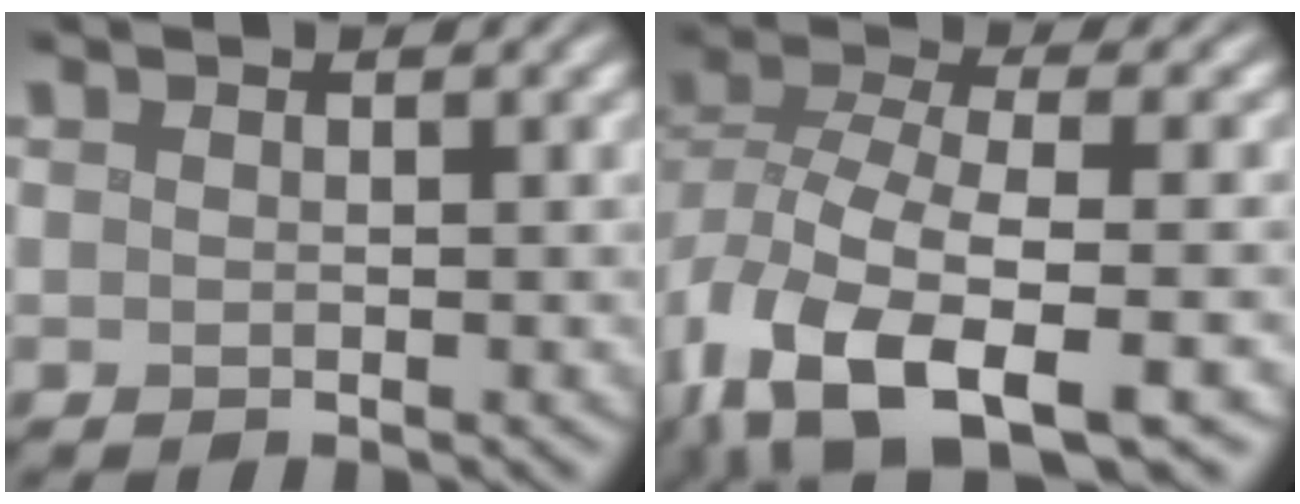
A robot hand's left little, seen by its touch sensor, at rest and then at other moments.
{"total": 10.5, "force": [-5.5, 4.5, 7.8], "torque": [-0.158, -0.018, -0.090]}